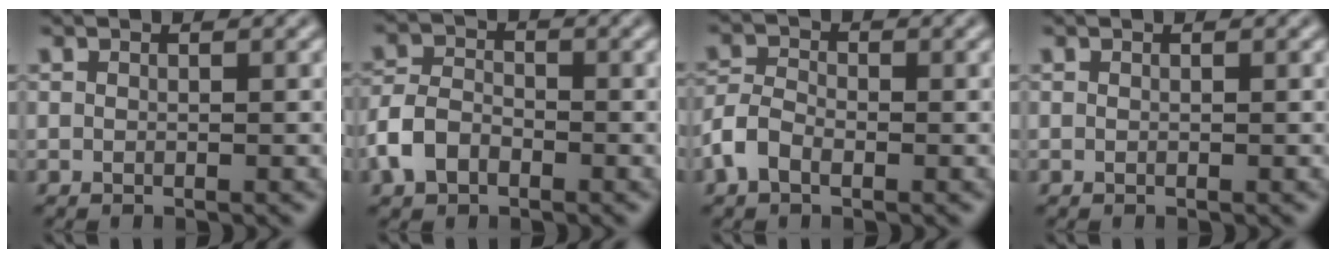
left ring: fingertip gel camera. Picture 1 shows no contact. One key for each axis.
{"total": 3.7, "fx": -1.9, "fy": 2.4, "fz": 2.0, "tx": -0.043, "ty": 0.003, "tz": -0.046}
{"total": 2.8, "fx": -1.4, "fy": 1.6, "fz": 1.8, "tx": -0.035, "ty": 0.006, "tz": -0.037}
{"total": 0.0}